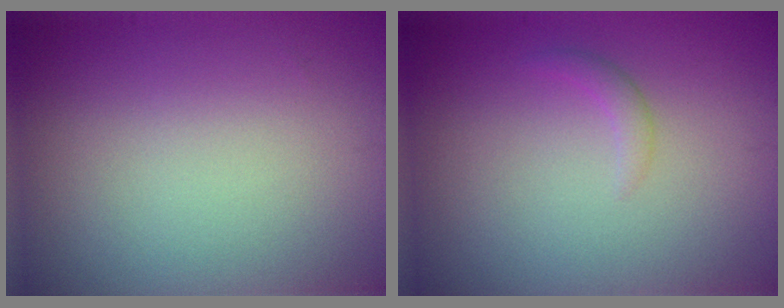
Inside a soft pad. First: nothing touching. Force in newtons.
{"total": 1.0, "press": 0.9, "slide": 0.2}